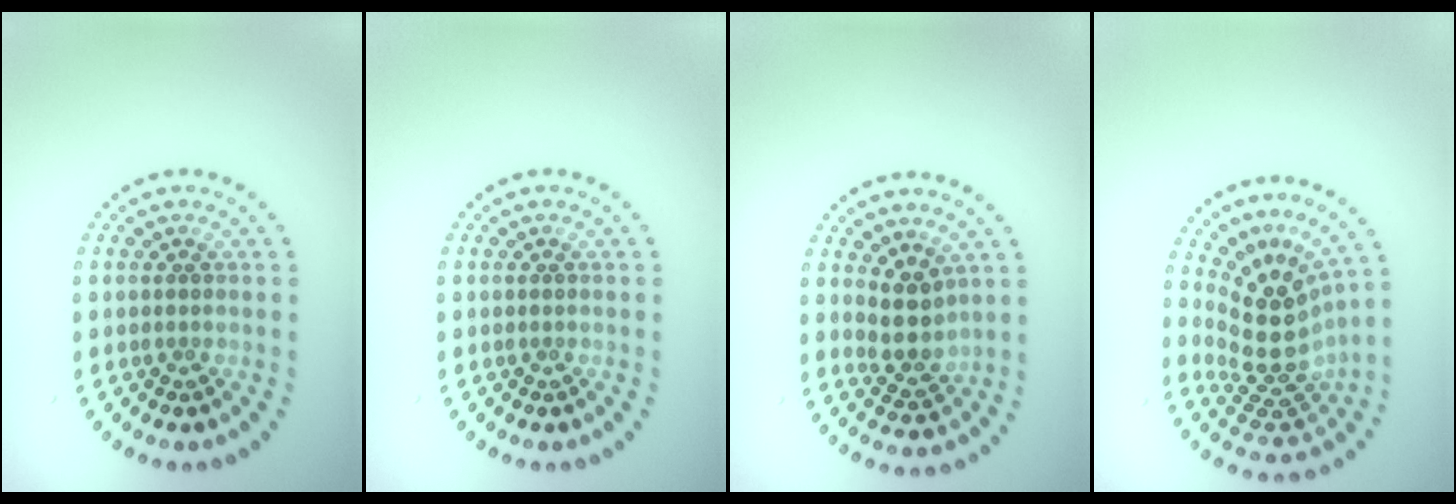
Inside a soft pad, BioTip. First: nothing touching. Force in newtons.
{"total": 0.0}
{"total": 2.8, "press": 2.3, "slide": 1.6}
{"total": 5.3, "press": 3.9, "slide": 3.6}